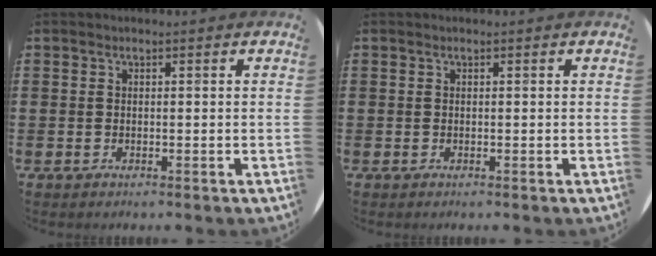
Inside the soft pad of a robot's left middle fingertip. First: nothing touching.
{"total": 0.0}